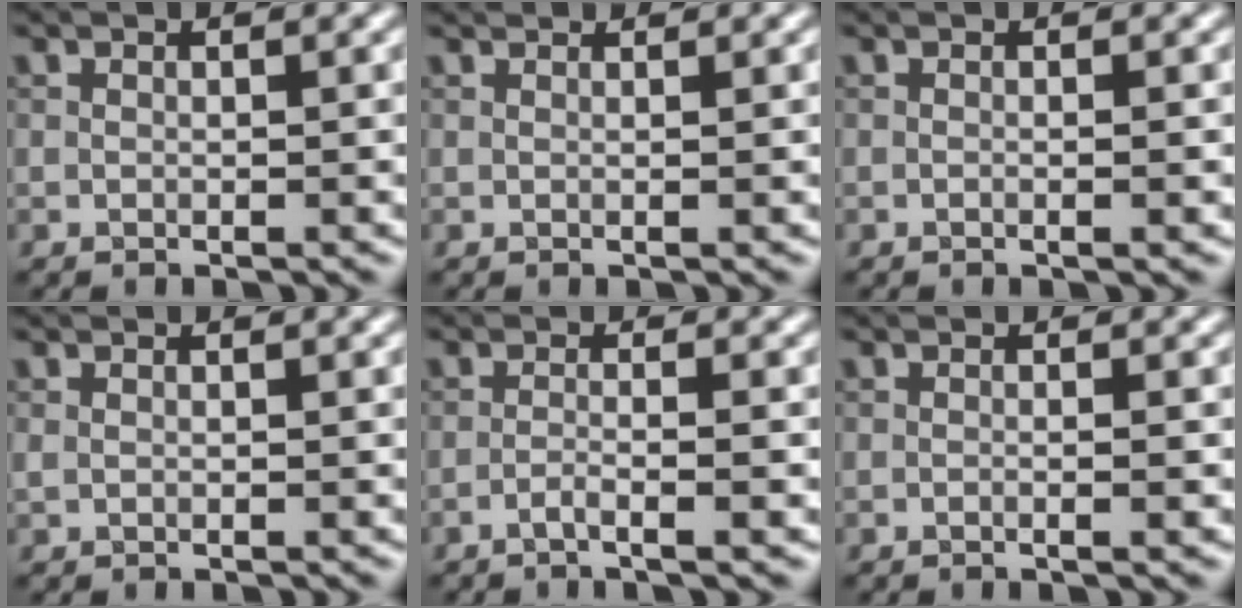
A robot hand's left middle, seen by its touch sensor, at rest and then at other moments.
{"total": 2.2, "force": [2.1, 0.4, 0.7], "torque": [-0.018, -0.003, 0.018]}
{"total": 0.8, "force": [-0.1, 0.2, 0.8], "torque": [-0.011, -0.002, -0.005]}
{"total": 0.0}
{"total": 1.9, "force": [-1.0, 0.4, 1.6], "torque": [-0.018, 0.007, -0.027]}
{"total": 1.2, "force": [-0.1, 0.3, 1.1], "torque": [-0.010, -0.007, -0.007]}